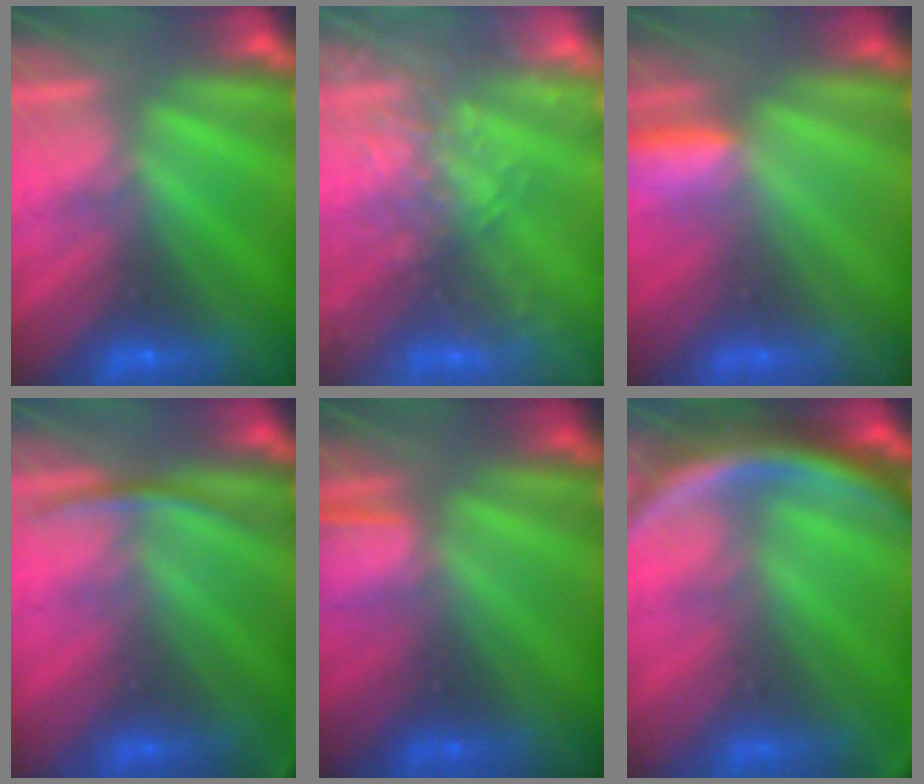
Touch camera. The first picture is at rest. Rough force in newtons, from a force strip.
{"total": 5.6}
{"total": 2.9}
{"total": 2.9}
{"total": 1.4}
{"total": 7.6}